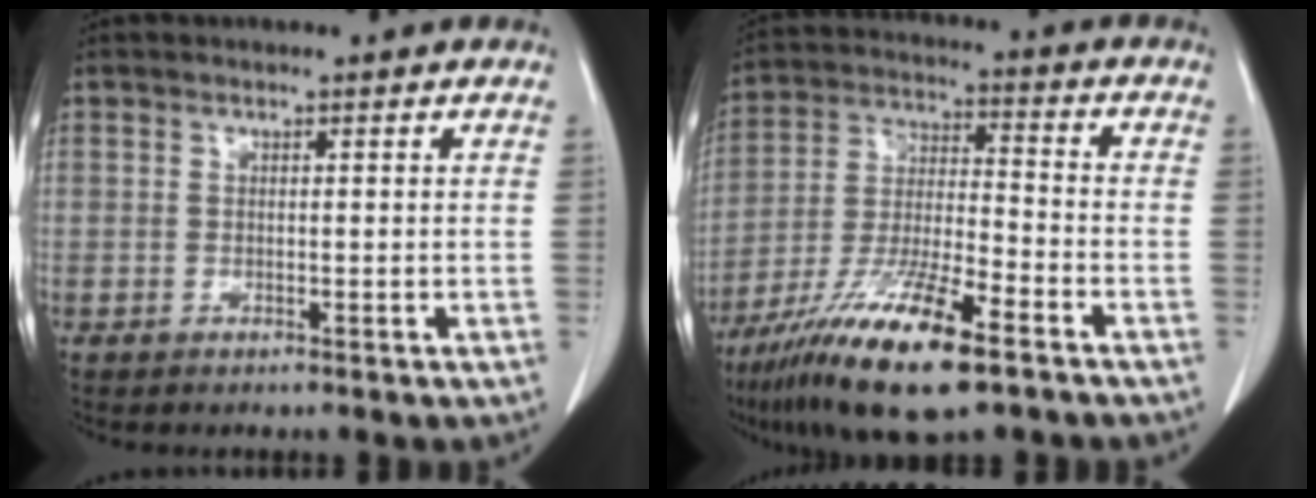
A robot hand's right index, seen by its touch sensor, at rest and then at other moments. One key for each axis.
{"total": 16.9, "fx": -10.4, "fy": 2.6, "fz": 13.0, "tx": -0.260, "ty": -0.034, "tz": -0.190}